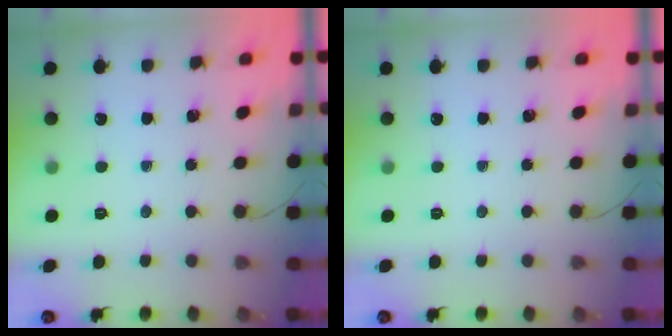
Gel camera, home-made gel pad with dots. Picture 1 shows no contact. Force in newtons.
{"total": 0.0}